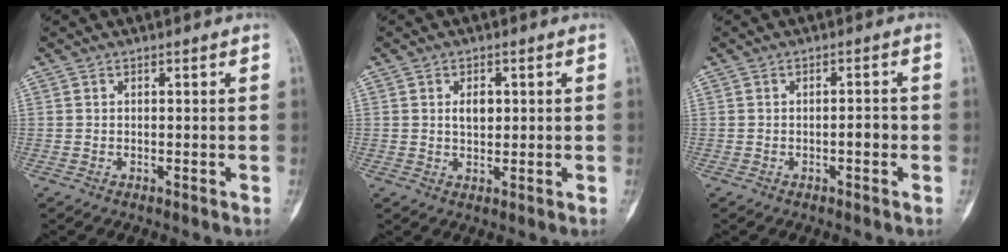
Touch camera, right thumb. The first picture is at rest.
{"total": 3.2, "force": [0.7, 2.0, 2.3], "torque": [-0.027, -0.003, 0.012]}
{"total": 2.1, "force": [-0.6, 0.8, 1.8], "torque": [-0.025, 0.006, -0.009]}